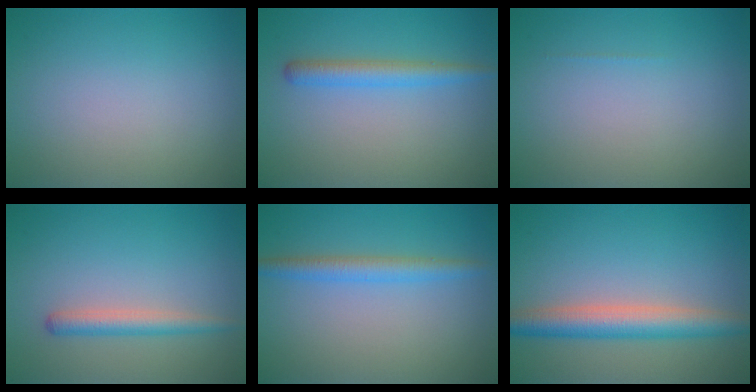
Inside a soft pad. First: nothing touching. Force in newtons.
{"total": 2.6, "press": 2.6, "slide": 0.1}
{"total": 0.0}
{"total": 2.2, "press": 2.2, "slide": 0.1}
{"total": 2.4, "press": 2.4, "slide": 0.2}
{"total": 4.8, "press": 4.8, "slide": 0.2}